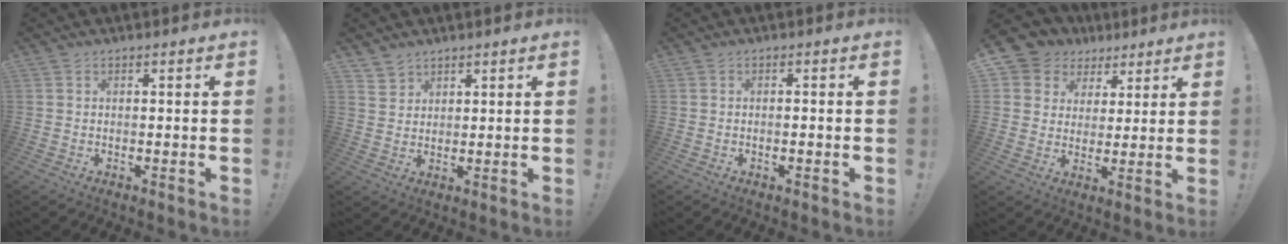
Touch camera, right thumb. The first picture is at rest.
{"total": 3.2, "force": [2.7, 1.7, 0.3], "torque": [-0.007, -0.018, 0.052]}
{"total": 1.0, "force": [-0.7, 0.0, 0.7], "torque": [-0.018, 0.002, -0.012]}
{"total": 7.9, "force": [3.8, 6.7, 1.7], "torque": [-0.034, -0.024, 0.080]}